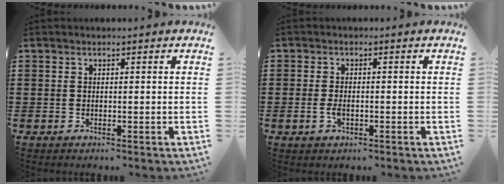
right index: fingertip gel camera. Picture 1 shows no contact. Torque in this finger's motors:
{"motor_torque": [-0.51, 0.80, 0.01, 0.01]}